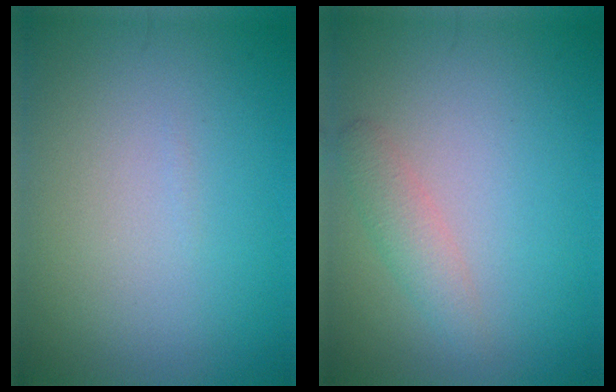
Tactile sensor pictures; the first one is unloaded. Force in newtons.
{"total": 1.9, "press": 1.9, "slide": 0.0}